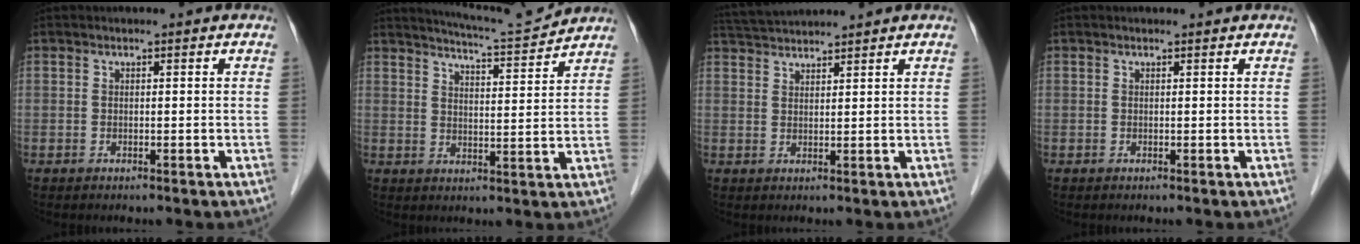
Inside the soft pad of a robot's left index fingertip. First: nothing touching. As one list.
[{"total": 8.9, "force": [8.8, -0.8, 1.7], "torque": [-0.039, -0.003, 0.132]}, {"total": 5.8, "force": [5.6, -0.6, 1.2], "torque": [-0.028, 0.032, 0.102]}, {"total": 1.0, "force": [1.0, 0.1, 0.1], "torque": [-0.010, 0.007, 0.012]}]